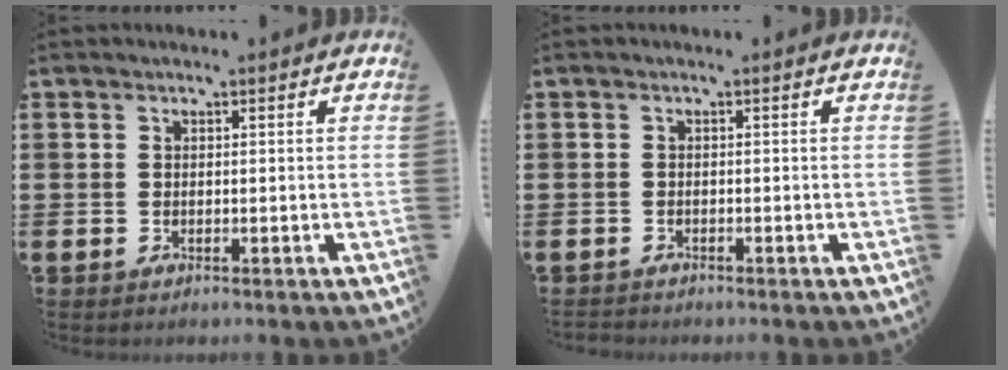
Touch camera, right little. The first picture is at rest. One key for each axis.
{"total": 0.5, "fx": -0.5, "fy": 0.1, "fz": -0.1, "tx": -0.001, "ty": -0.001, "tz": -0.011}